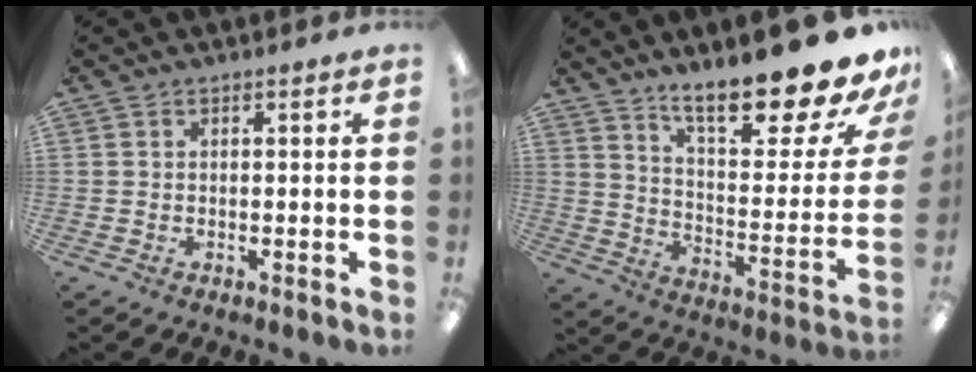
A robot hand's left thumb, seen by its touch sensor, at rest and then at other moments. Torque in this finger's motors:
{"motor_torque": [0.43, 0.44, 1.15, -1.62, 0.13]}